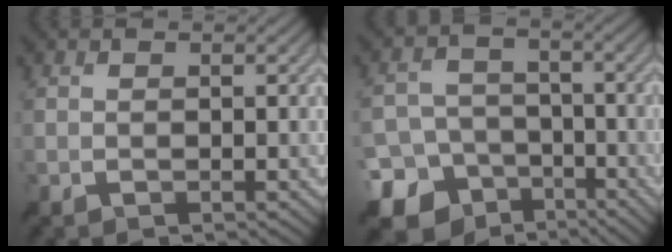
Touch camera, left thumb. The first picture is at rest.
{"total": 14.3, "force": [-8.1, 11.2, 3.7], "torque": [-0.117, -0.046, -0.144]}